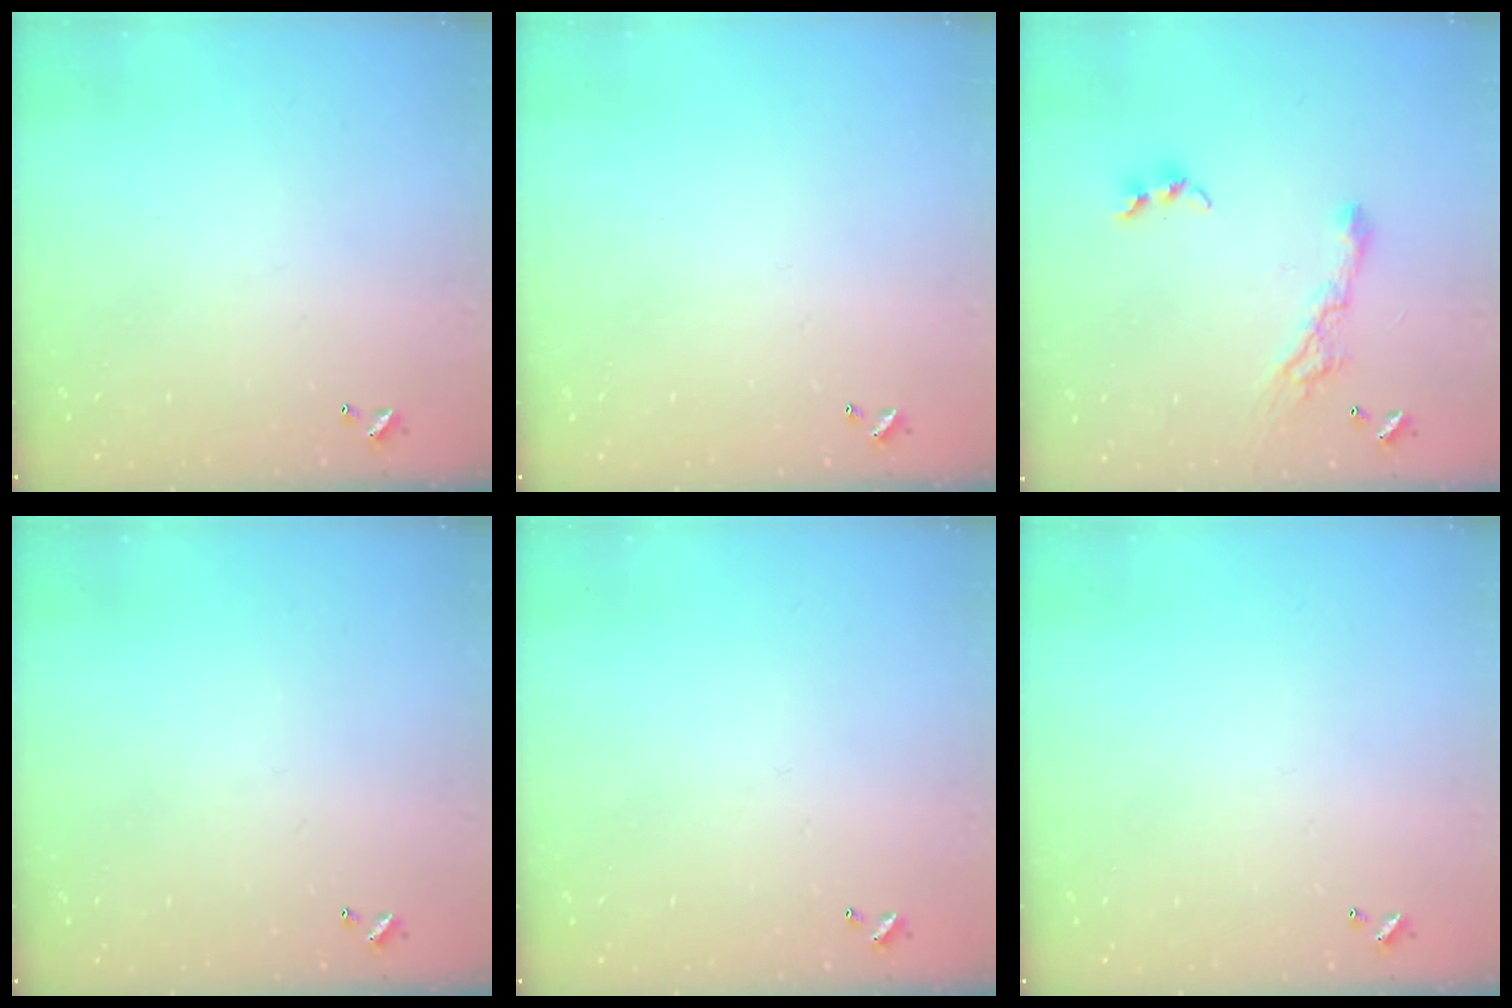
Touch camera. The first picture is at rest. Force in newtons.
{"total": 0.0}
{"total": 7.6, "press": 7.5, "slide": 1.1}
{"total": 0.0}
{"total": 0.0}
{"total": 0.0}